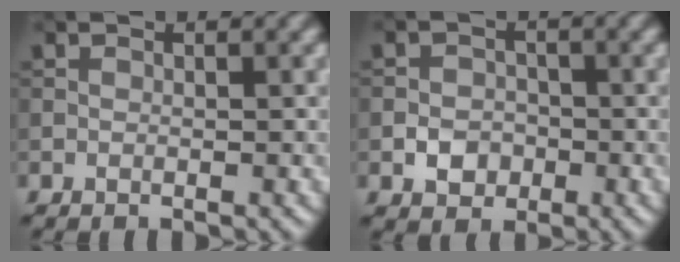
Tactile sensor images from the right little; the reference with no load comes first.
{"total": 2.5, "force": [-0.9, 2.1, 1.1], "torque": [-0.013, -0.001, -0.020]}